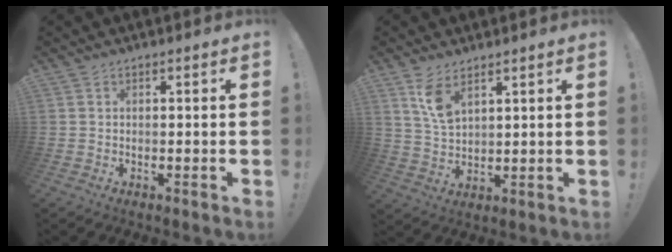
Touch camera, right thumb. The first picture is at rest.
{"total": 7.5, "force": [4.8, 3.4, 4.7], "torque": [-0.080, -0.025, 0.088]}